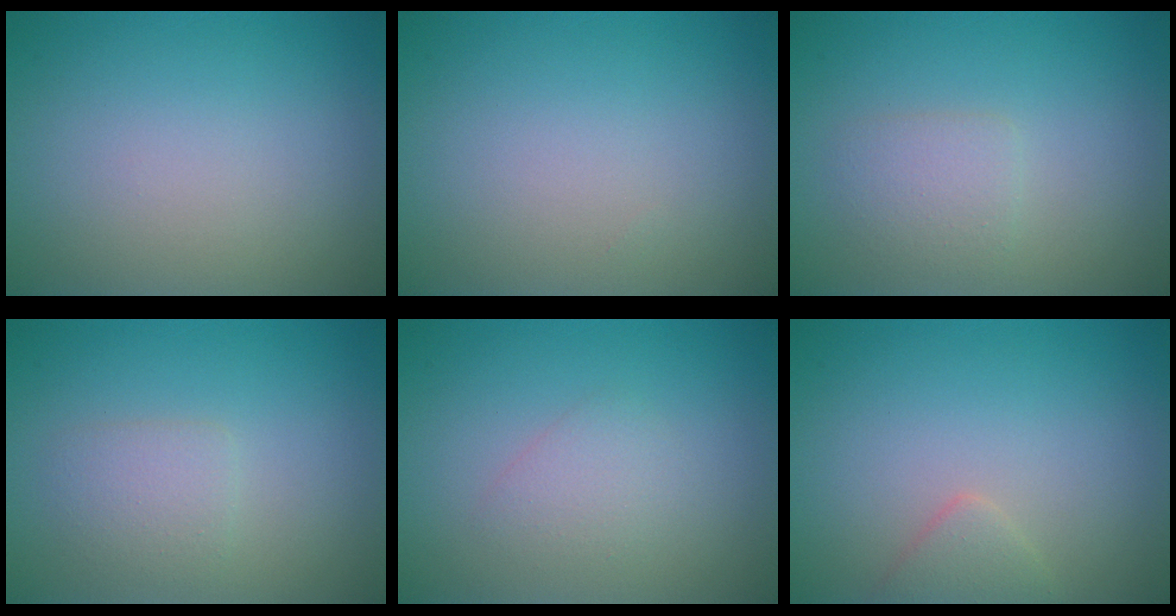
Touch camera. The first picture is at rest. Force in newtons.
{"total": 0.0}
{"total": 1.9, "press": 1.9, "slide": 0.0}
{"total": 1.9, "press": 1.9, "slide": 0.0}
{"total": 1.6, "press": 1.6, "slide": 0.0}
{"total": 1.4, "press": 1.4, "slide": 0.1}